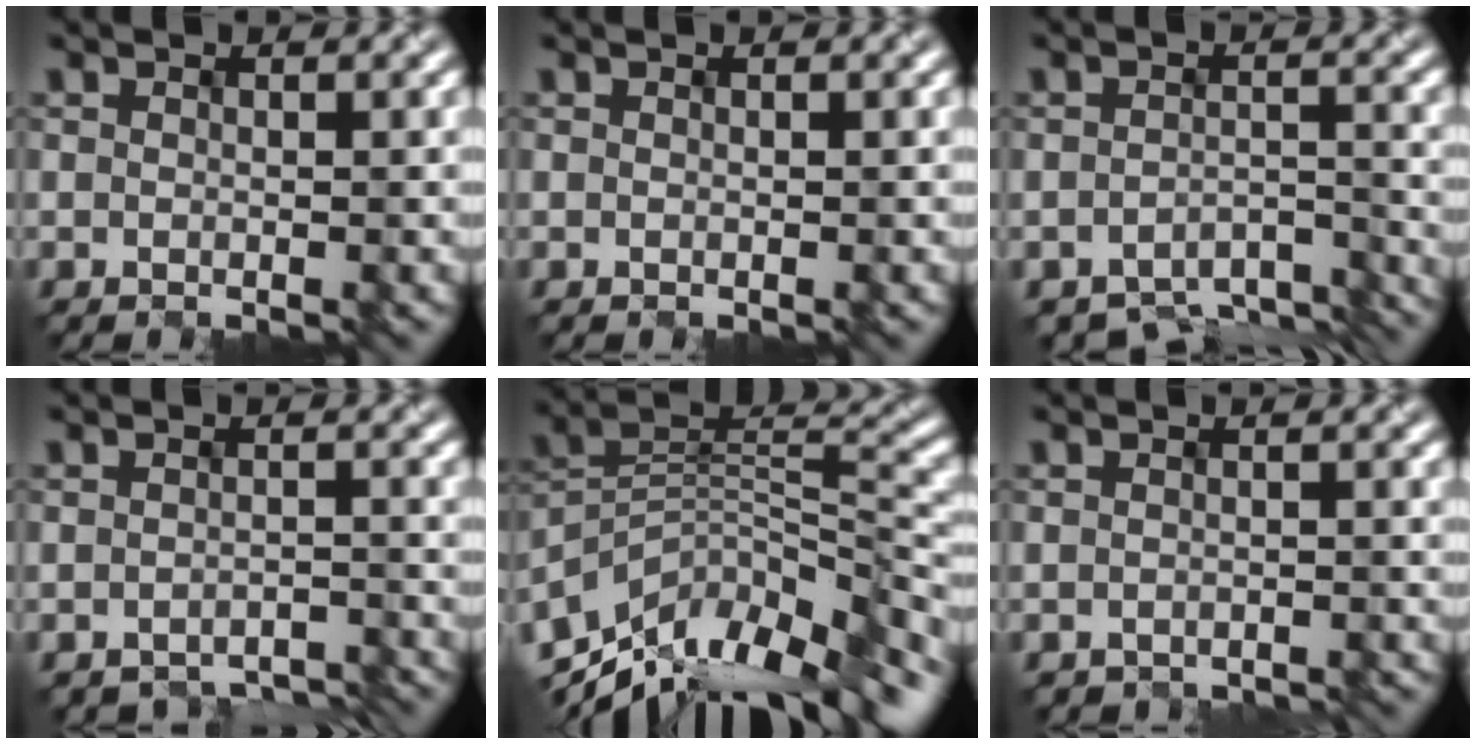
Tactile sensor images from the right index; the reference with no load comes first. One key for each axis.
{"total": 0.0}
{"total": 5.9, "fx": -5.5, "fy": 1.5, "fz": 1.6, "tx": -0.023, "ty": -0.022, "tz": -0.071}
{"total": 3.9, "fx": -3.8, "fy": 0.7, "fz": 0.0, "tx": -0.004, "ty": -0.006, "tz": -0.046}
{"total": 12.6, "fx": -9.2, "fy": 4.9, "fz": 7.1, "tx": -0.141, "ty": 0.024, "tz": -0.156}
{"total": 1.7, "fx": -1.6, "fy": 0.0, "fz": -0.5, "tx": 0.013, "ty": -0.004, "tz": -0.025}